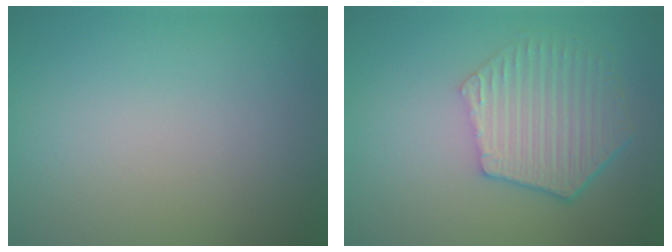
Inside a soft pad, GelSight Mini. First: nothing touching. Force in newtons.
{"total": 6.1, "press": 4.7, "slide": 3.9}